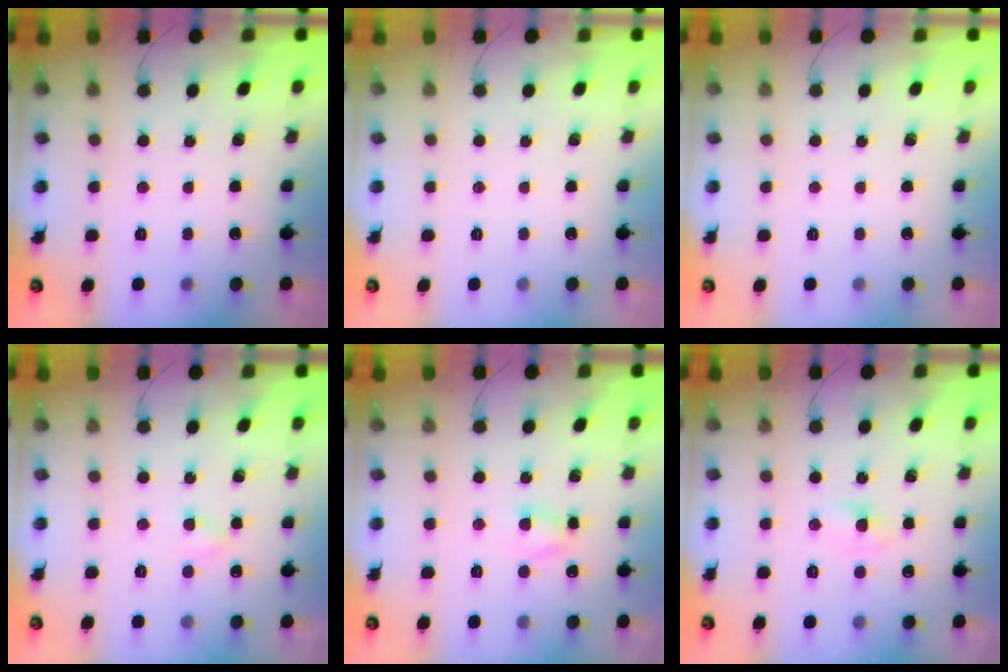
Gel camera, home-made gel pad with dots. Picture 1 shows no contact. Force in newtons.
{"total": 0.0}
{"total": 0.0}
{"total": 2.7, "press": 2.5, "slide": 1.1}
{"total": 4.0, "press": 3.9, "slide": 0.9}
{"total": 2.0, "press": 1.8, "slide": 0.9}